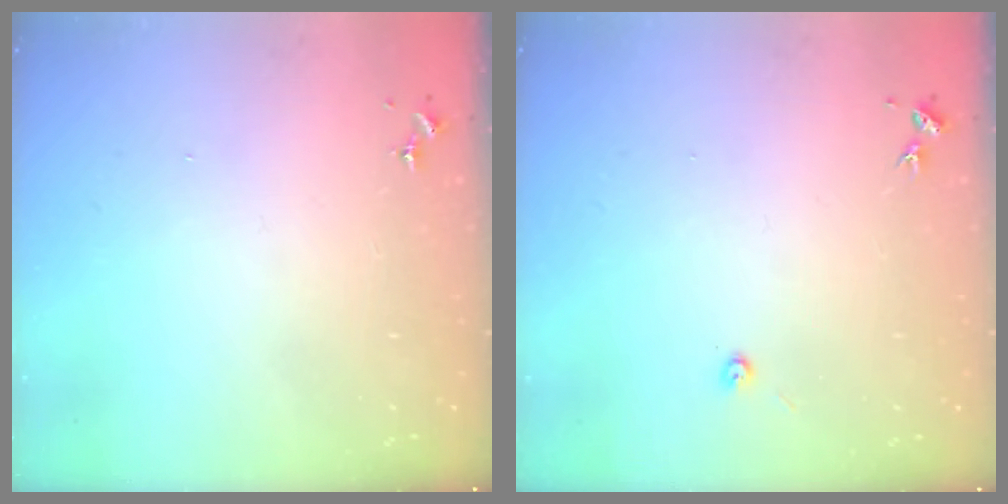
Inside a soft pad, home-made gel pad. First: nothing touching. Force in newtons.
{"total": 2.0, "press": 2.0, "slide": 0.3}